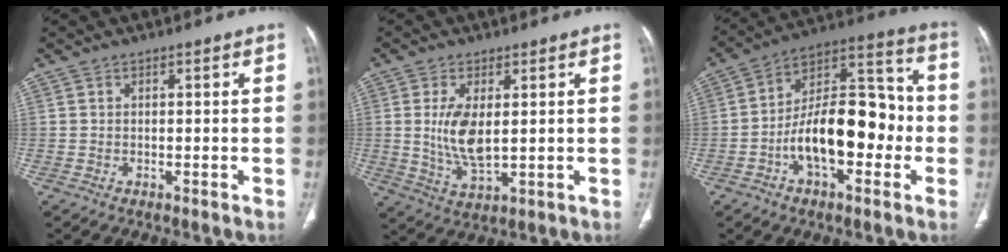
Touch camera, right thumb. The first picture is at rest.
{"total": 8.1, "force": [1.0, 3.6, 7.2], "torque": [-0.148, -0.018, 0.029]}
{"total": 19.0, "force": [-4.1, 10.1, 15.5], "torque": [-0.223, 0.050, -0.072]}